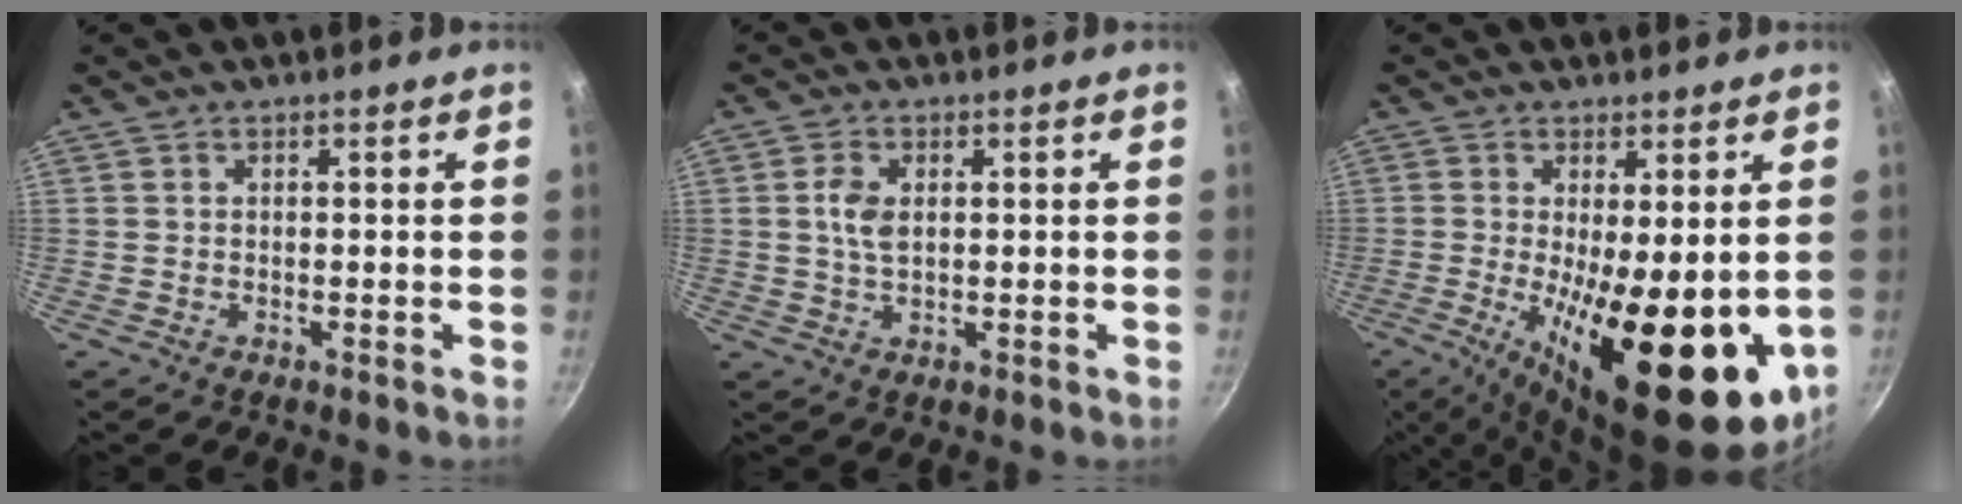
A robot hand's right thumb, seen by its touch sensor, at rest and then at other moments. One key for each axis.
{"total": 4.5, "fx": 0.8, "fy": 2.7, "fz": 3.5, "tx": -0.064, "ty": 0.002, "tz": 0.014}
{"total": 21.1, "fx": -2.5, "fy": 7.9, "fz": 19.4, "tx": -0.267, "ty": -0.031, "tz": -0.023}